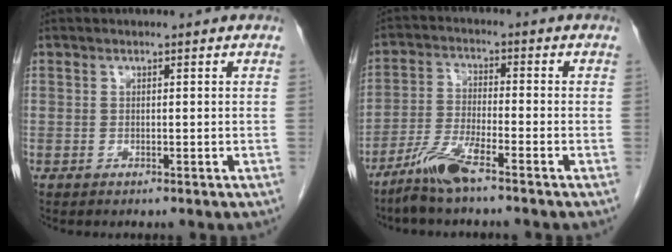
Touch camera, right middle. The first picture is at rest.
{"total": 6.4, "force": [-4.9, 0.2, 4.2], "torque": [-0.092, -0.016, -0.102]}